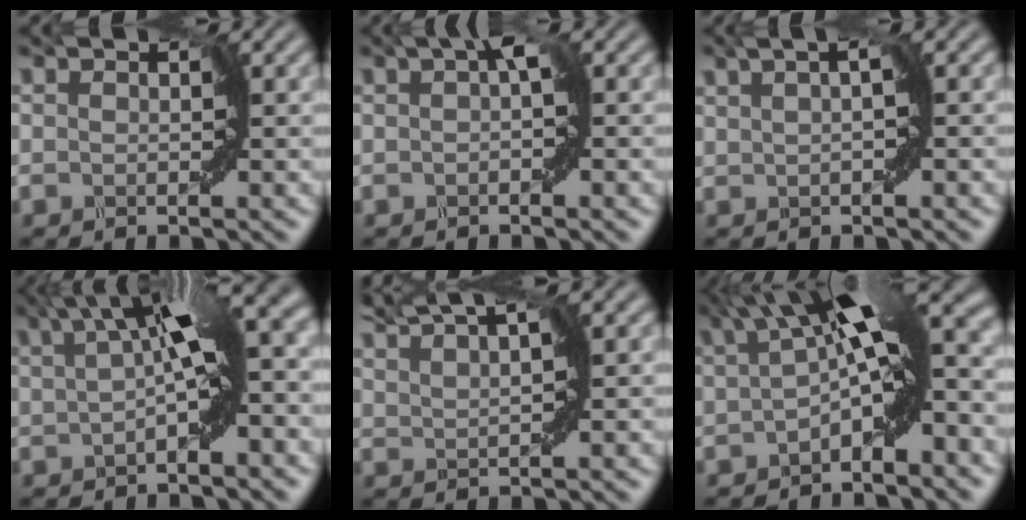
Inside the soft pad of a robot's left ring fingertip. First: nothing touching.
{"total": 1.6, "force": [-0.1, 0.5, 1.6], "torque": [-0.031, 0.003, -0.002]}
{"total": 1.2, "force": [0.3, -0.5, 1.0], "torque": [-0.030, 0.000, 0.010]}
{"total": 6.1, "force": [0.6, 0.8, 6.1], "torque": [-0.105, 0.016, 0.006]}
{"total": 3.6, "force": [3.1, -0.6, 1.7], "torque": [-0.045, 0.016, 0.069]}
{"total": 7.5, "force": [0.2, 1.7, 7.3], "torque": [-0.127, 0.013, -0.007]}